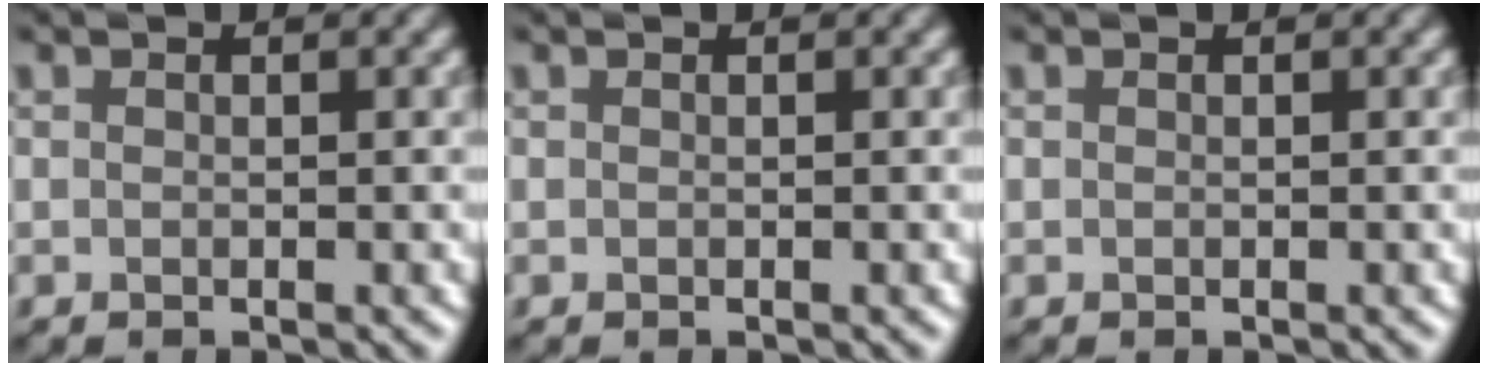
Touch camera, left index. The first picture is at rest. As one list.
[{"total": 0.0}, {"total": 0.0}]